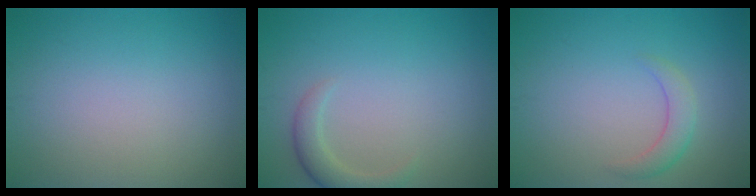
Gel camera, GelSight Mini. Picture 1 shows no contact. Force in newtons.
{"total": 2.2, "press": 2.2, "slide": 0.2}
{"total": 2.0, "press": 2.0, "slide": 0.0}